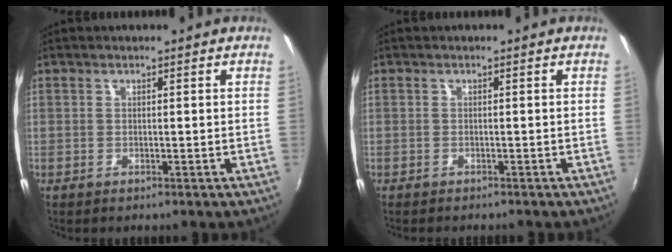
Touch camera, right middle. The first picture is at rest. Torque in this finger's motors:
{"motor_torque": [-0.52, -0.49, 0.02, -0.01]}